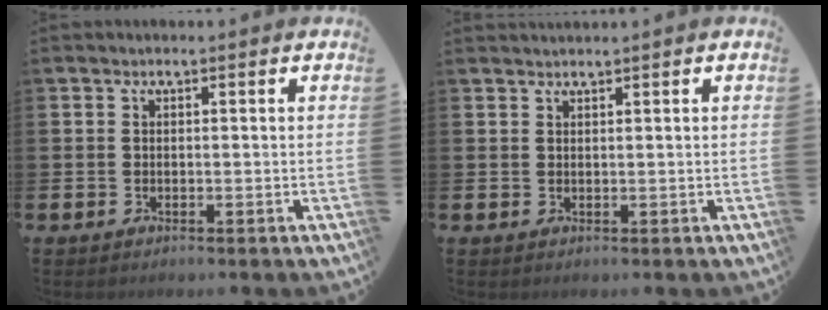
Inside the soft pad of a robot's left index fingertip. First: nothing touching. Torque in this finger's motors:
{"motor_torque": [-0.06, -0.84, 0.08, 0.00]}